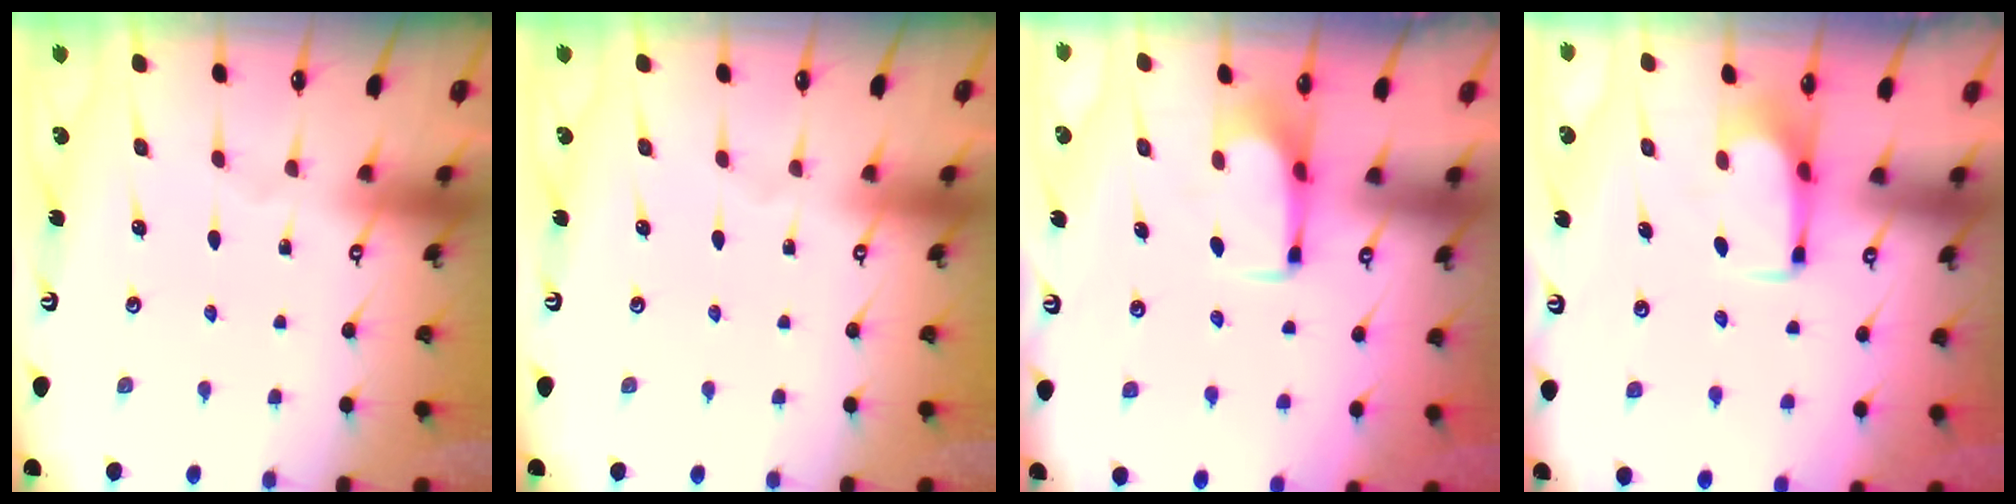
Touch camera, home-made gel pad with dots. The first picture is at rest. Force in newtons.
{"total": 0.0}
{"total": 1.7, "press": 1.7, "slide": 0.4}
{"total": 1.7, "press": 1.7, "slide": 0.4}